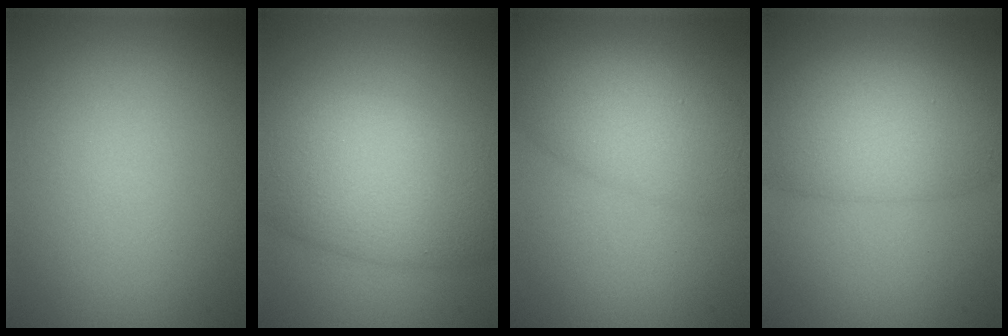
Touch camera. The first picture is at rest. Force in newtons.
{"total": 9.0, "press": 9.0, "slide": 0.6}
{"total": 5.8, "press": 5.8, "slide": 0.2}
{"total": 7.1, "press": 7.1, "slide": 0.1}